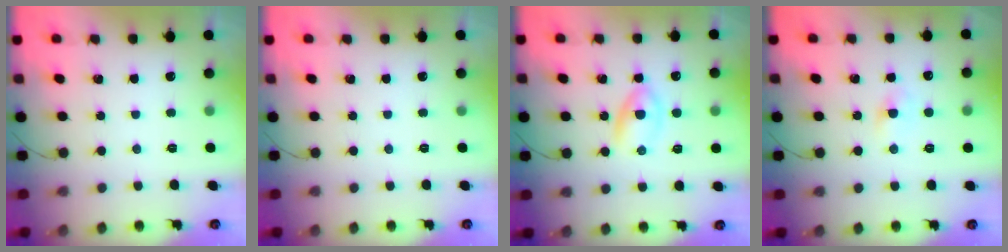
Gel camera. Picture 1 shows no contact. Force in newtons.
{"total": 0.0}
{"total": 3.0, "press": 2.7, "slide": 1.4}
{"total": 2.2, "press": 1.9, "slide": 1.1}